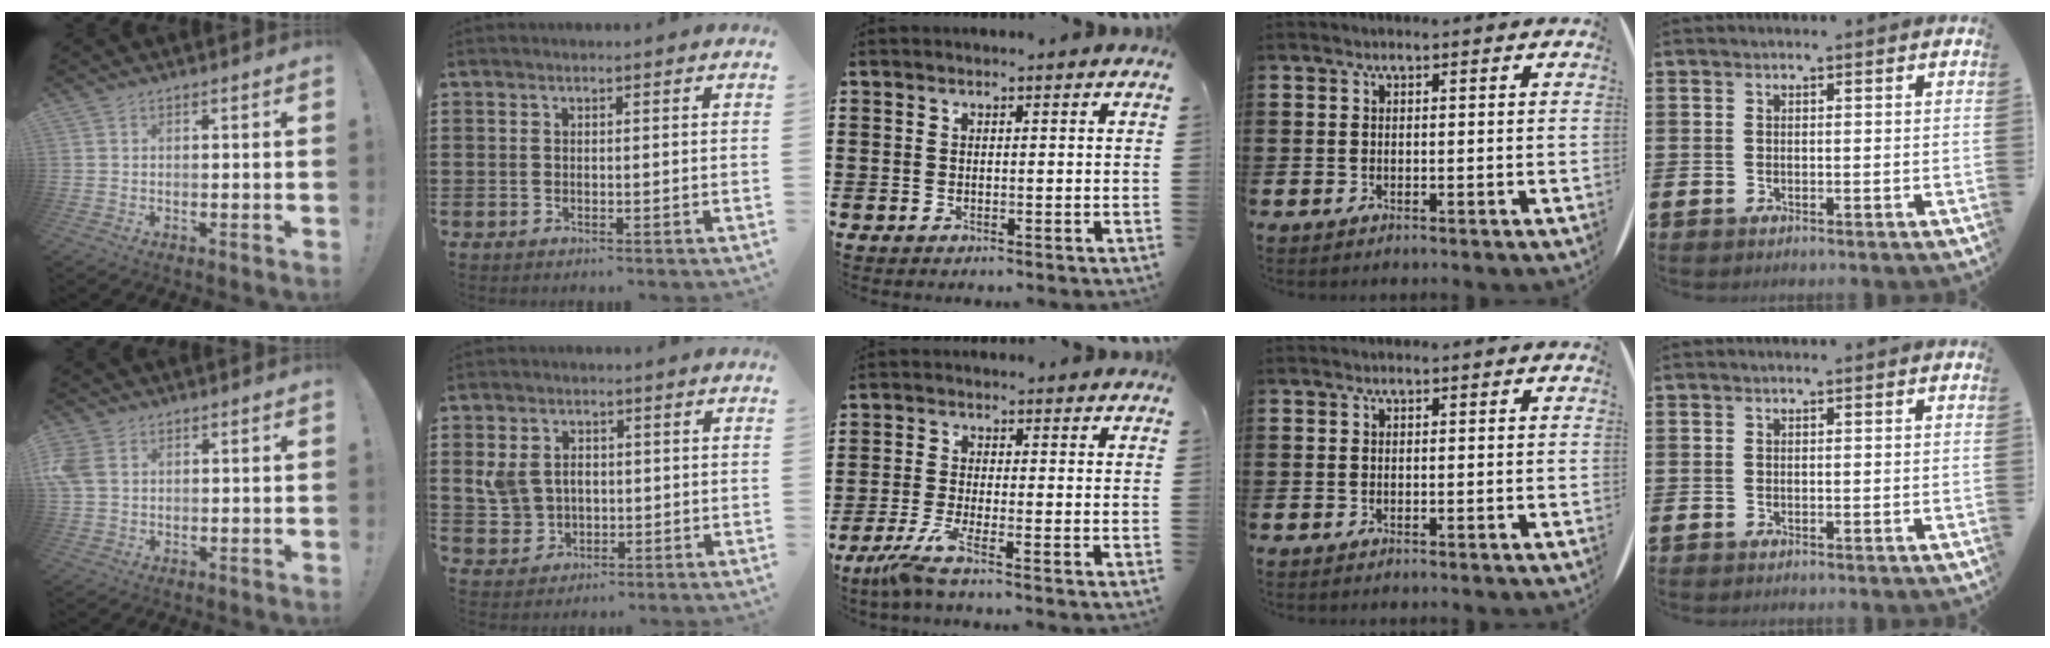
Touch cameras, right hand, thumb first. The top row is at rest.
{"thumb": {"total": 5.5, "force": [1.4, 4.1, 3.4], "torque": [-0.074, 0.006, 0.030]}, "index": {"total": 4.6, "force": [0.8, 4.0, 2.2], "torque": [-0.066, 0.013, 0.011]}, "middle": {"total": 4.1, "force": [-2.7, -0.2, 3.1], "torque": [-0.080, -0.020, -0.057]}}